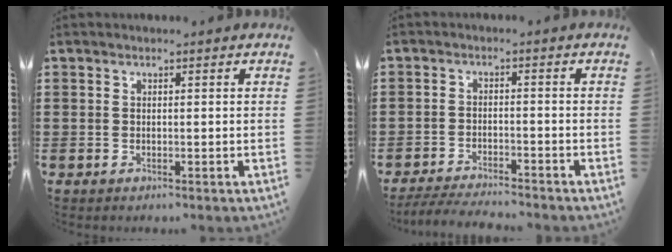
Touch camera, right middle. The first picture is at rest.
{"total": 3.9, "force": [-3.8, 0.1, 0.7], "torque": [-0.020, -0.004, -0.080]}